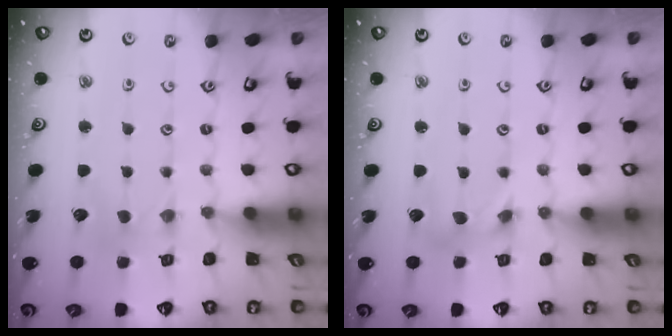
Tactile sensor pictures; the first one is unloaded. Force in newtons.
{"total": 2.7, "press": 2.7, "slide": 0.2}